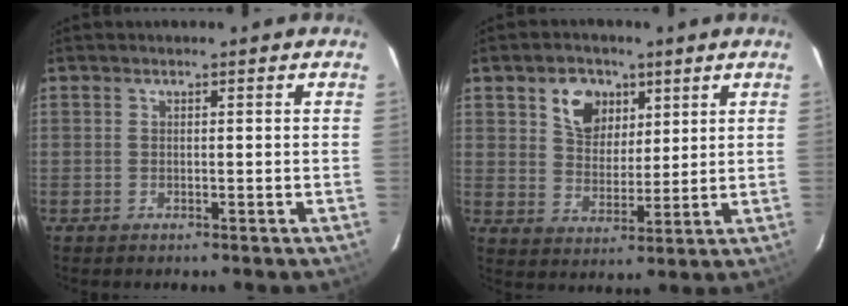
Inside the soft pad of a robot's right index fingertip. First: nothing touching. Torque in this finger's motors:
{"motor_torque": [0.77, 0.70, 0.16, 0.05]}